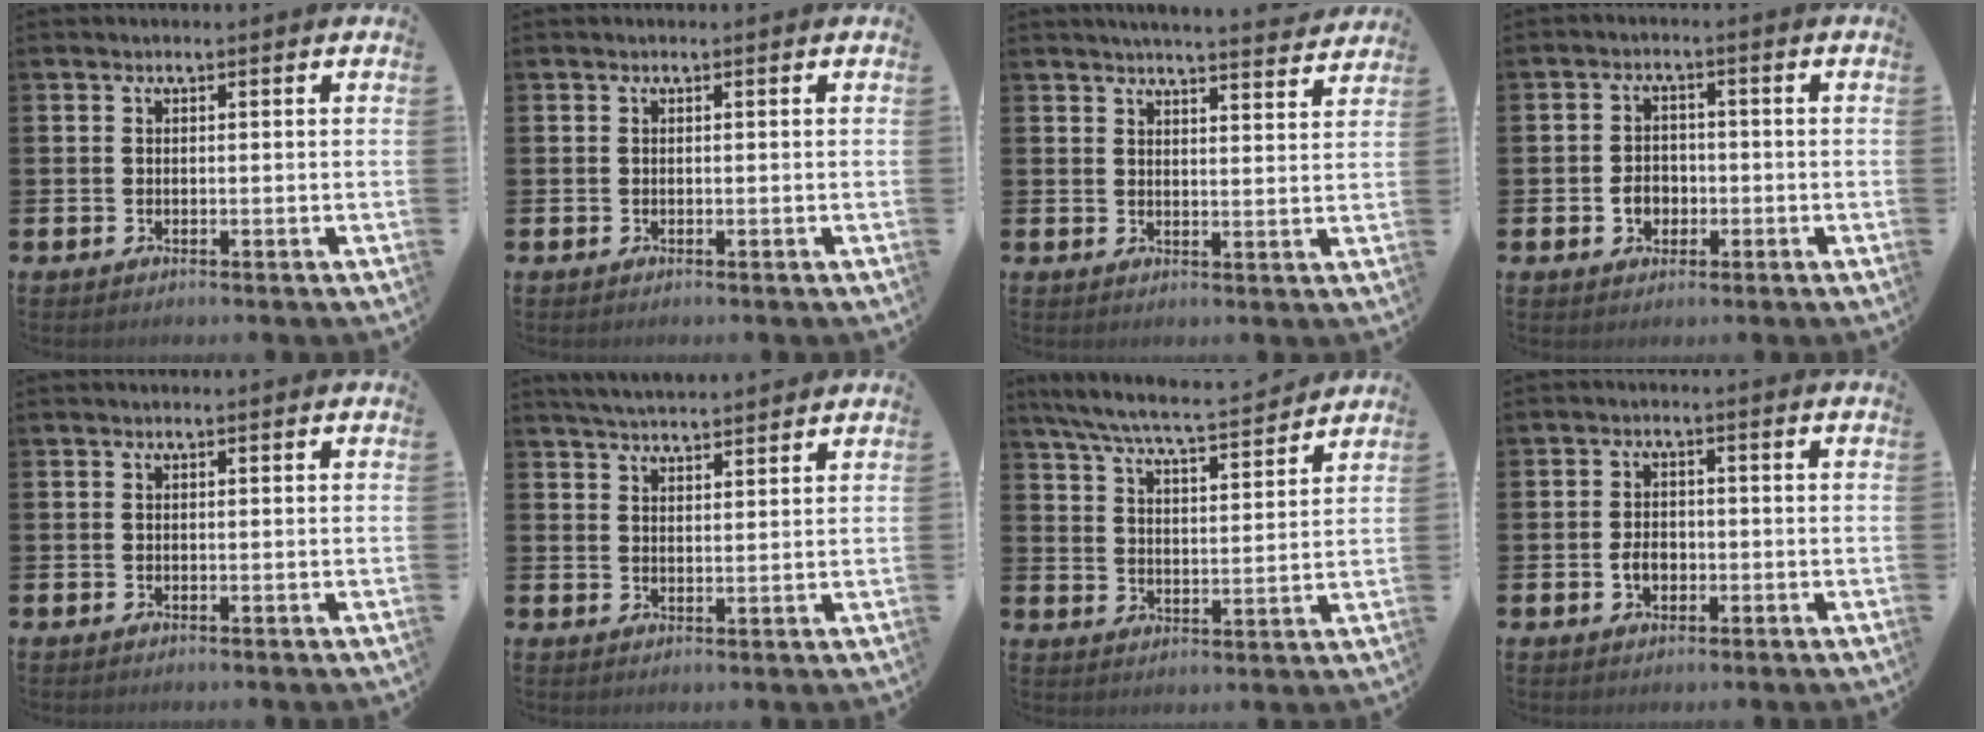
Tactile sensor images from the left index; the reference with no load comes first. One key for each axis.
{"total": 0.0}
{"total": 4.6, "fx": 4.5, "fy": -0.3, "fz": 0.8, "tx": -0.012, "ty": -0.032, "tz": 0.076}
{"total": 3.2, "fx": -0.9, "fy": 2.5, "fz": 1.7, "tx": -0.021, "ty": -0.002, "tz": -0.024}
{"total": 0.0}
{"total": 4.0, "fx": 4.0, "fy": 0.1, "fz": 0.3, "tx": -0.019, "ty": -0.017, "tz": 0.074}
{"total": 7.5, "fx": 7.1, "fy": 0.4, "fz": 2.6, "tx": -0.077, "ty": -0.044, "tz": 0.124}
{"total": 2.7, "fx": -0.7, "fy": 1.9, "fz": 1.7, "tx": -0.020, "ty": -0.002, "tz": -0.019}